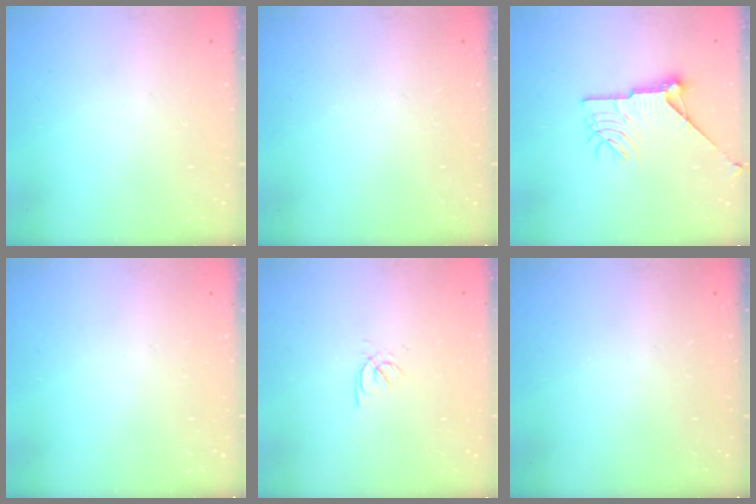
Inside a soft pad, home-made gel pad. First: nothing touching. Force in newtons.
{"total": 0.0}
{"total": 12.6, "press": 12.6, "slide": 0.4}
{"total": 0.0}
{"total": 2.3, "press": 2.2, "slide": 0.3}
{"total": 0.0}